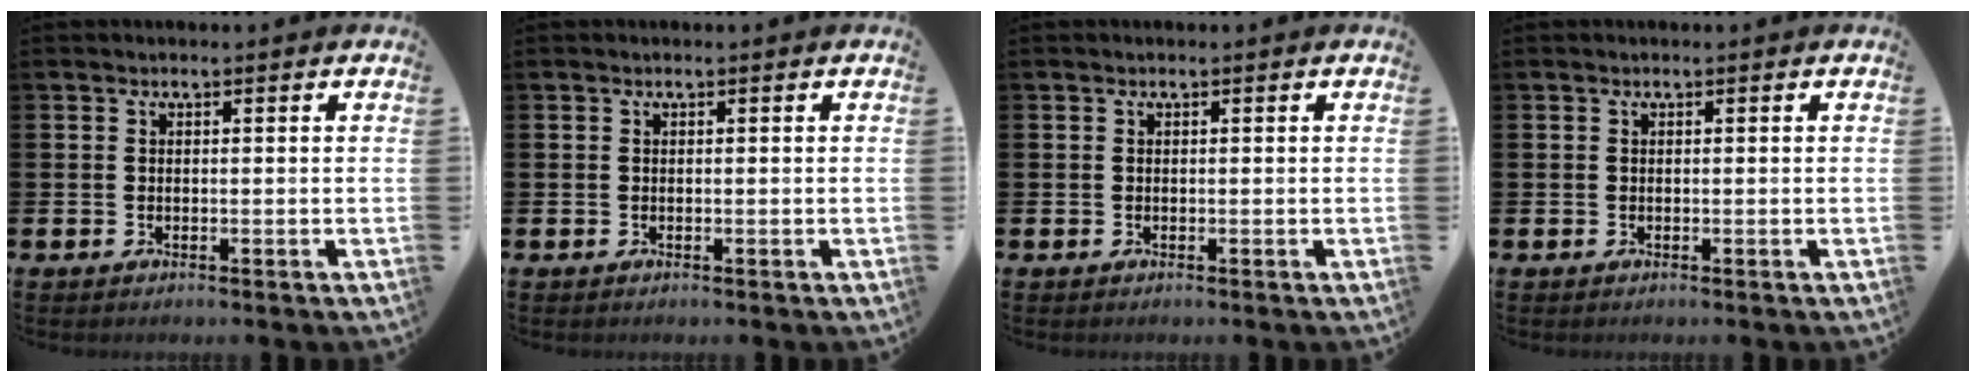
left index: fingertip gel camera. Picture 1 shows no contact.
{"total": 0.0}
{"total": 0.0}
{"total": 0.0}